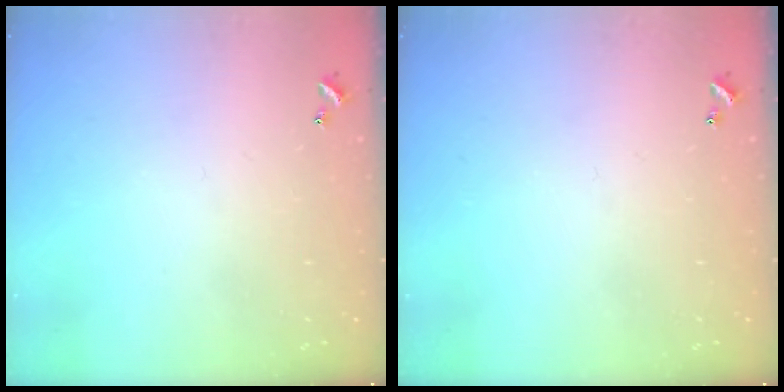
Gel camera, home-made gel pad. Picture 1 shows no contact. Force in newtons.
{"total": 0.0}